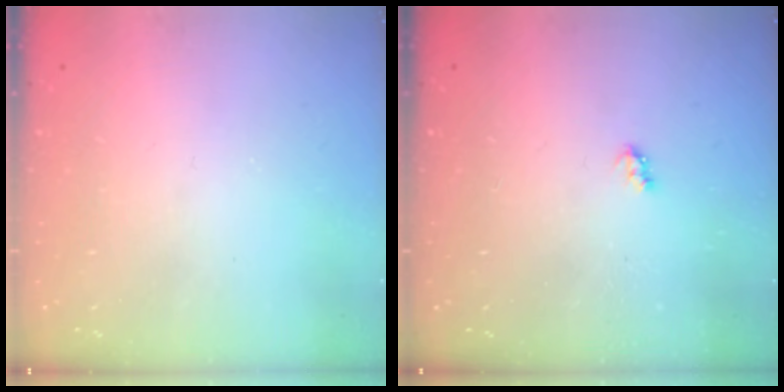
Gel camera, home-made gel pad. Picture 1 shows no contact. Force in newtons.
{"total": 2.6, "press": 2.6, "slide": 0.4}